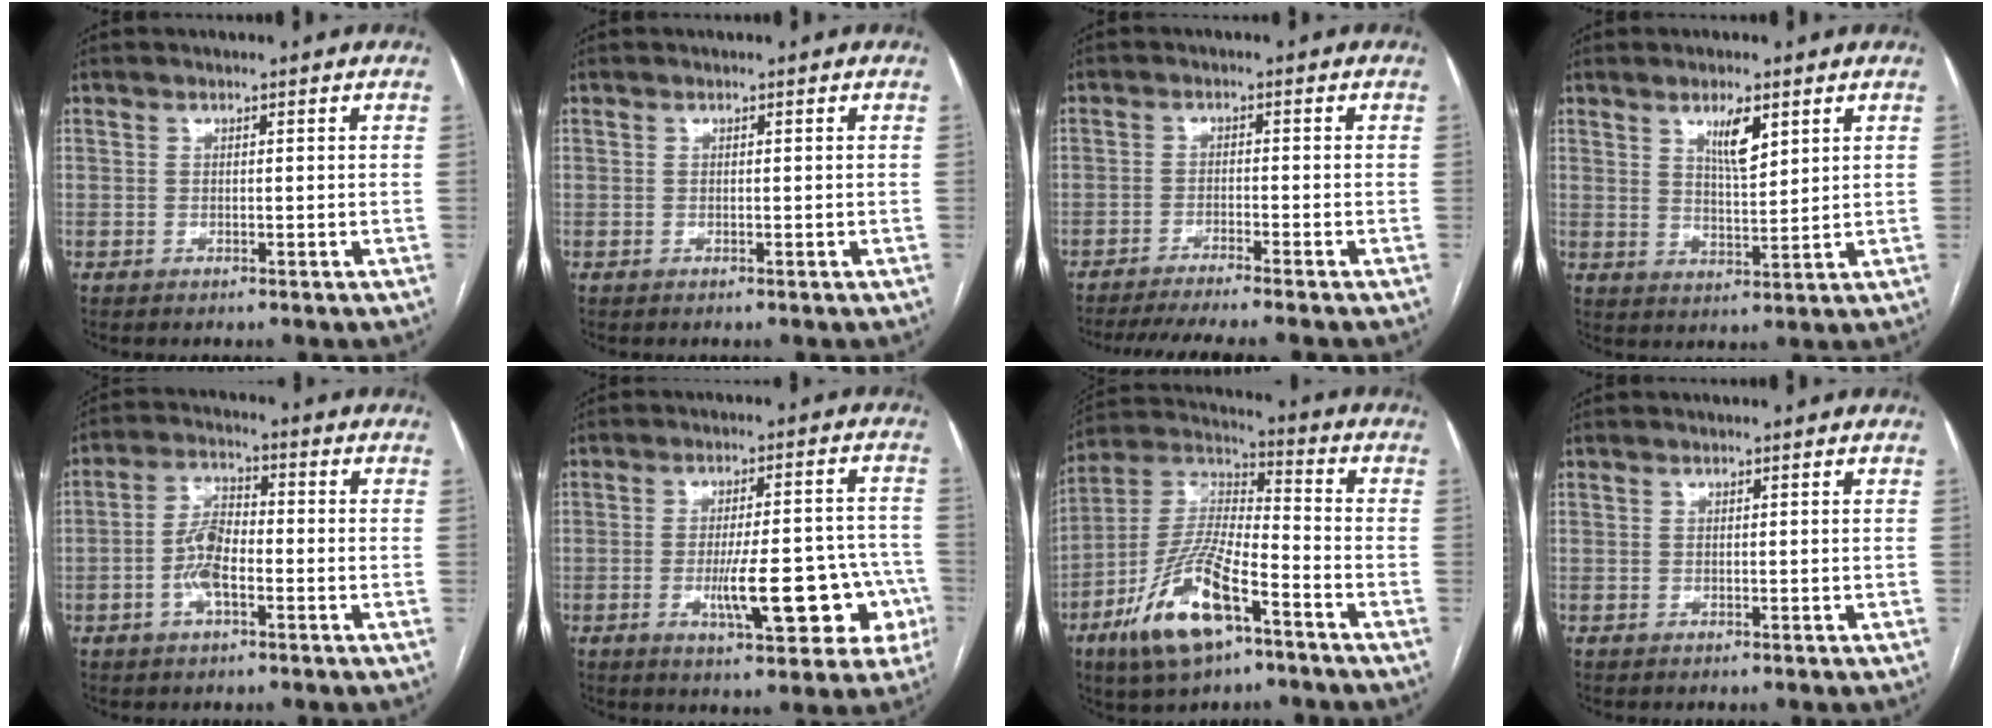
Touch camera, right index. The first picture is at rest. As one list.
[{"total": 0.0}, {"total": 9.0, "force": [-8.0, -1.2, 4.0], "torque": [-0.041, -0.019, -0.125]}, {"total": 5.2, "force": [2.9, 1.3, 4.1], "torque": [-0.075, -0.006, 0.053]}, {"total": 6.7, "force": [-2.1, 2.6, 5.8], "torque": [-0.123, 0.011, -0.041]}, {"total": 13.7, "force": [-4.5, 3.9, 12.4], "torque": [-0.142, 0.028, -0.051]}, {"total": 16.3, "force": [-8.7, 4.8, 12.9], "torque": [-0.267, -0.007, -0.157]}, {"total": 0.0}]